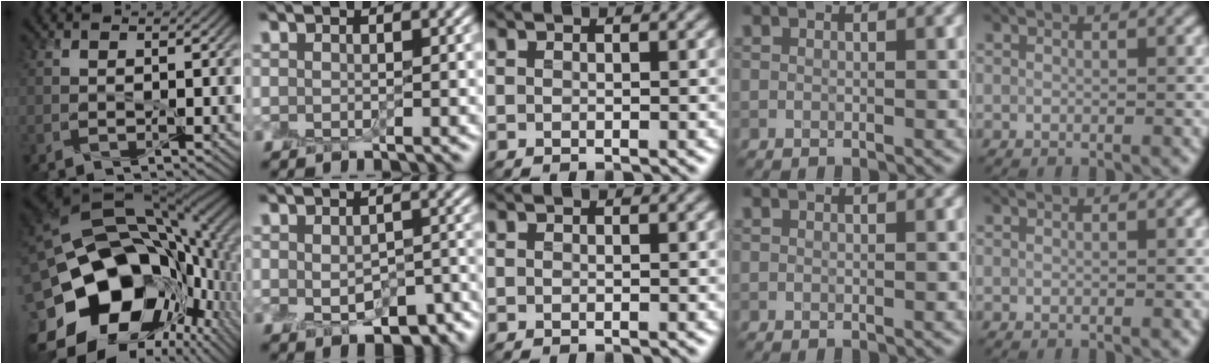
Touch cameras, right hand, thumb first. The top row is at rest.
{"thumb": {"total": 22.9, "force": [-4.7, 16.6, 15.1], "torque": [-0.314, -0.021, -0.075]}, "index": {"total": 5.2, "force": [-2.0, 2.8, 3.9], "torque": [-0.049, -0.004, -0.015]}}